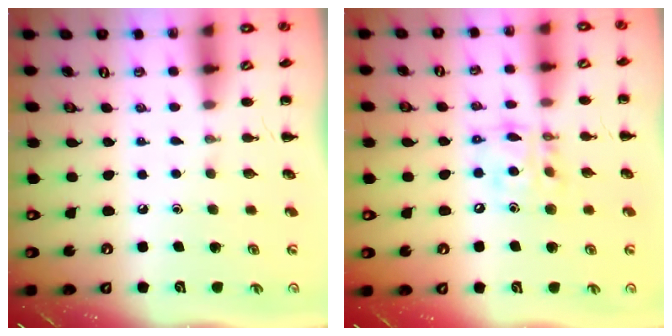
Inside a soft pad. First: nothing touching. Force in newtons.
{"total": 13.0, "press": 12.7, "slide": 3.2}